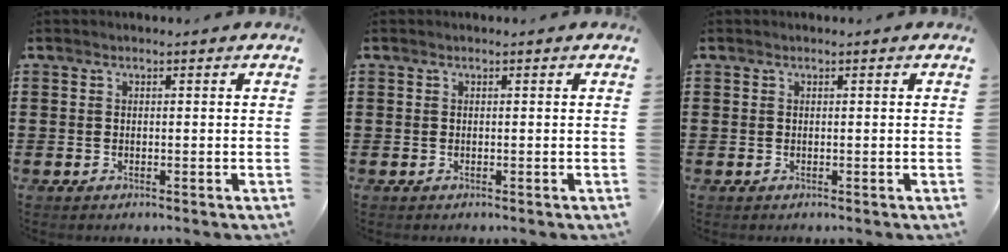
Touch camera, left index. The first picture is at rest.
{"total": 0.0}
{"total": 0.0}